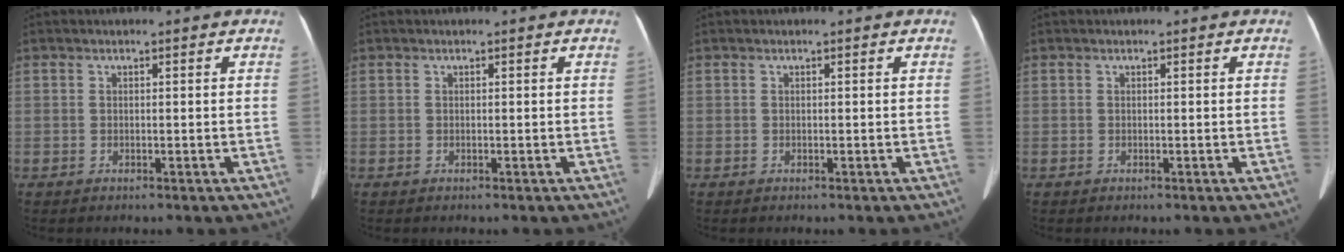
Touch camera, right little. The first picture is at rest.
{"total": 0.0}
{"total": 0.0}
{"total": 0.0}